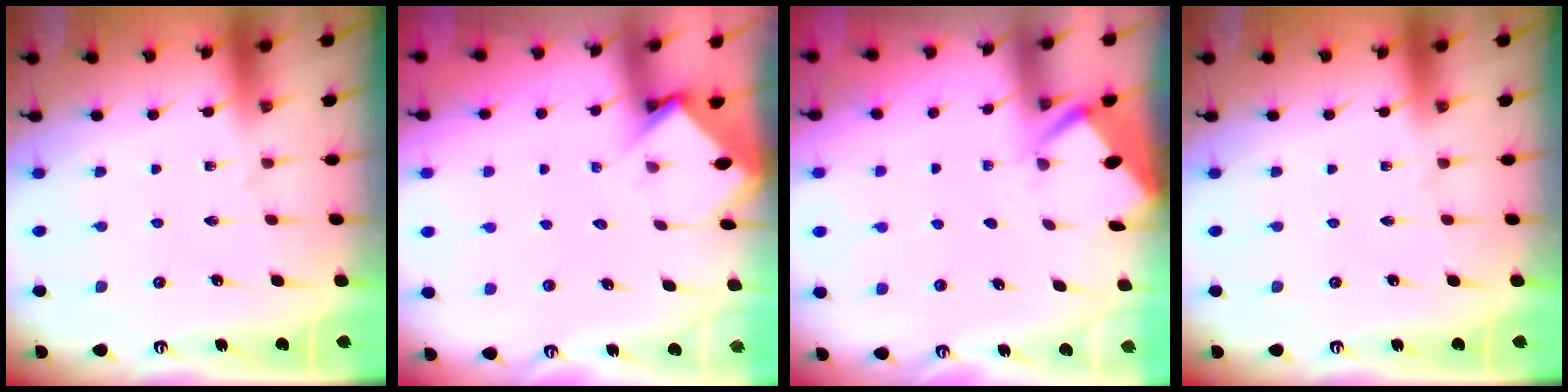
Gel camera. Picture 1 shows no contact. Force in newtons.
{"total": 3.7, "press": 3.7, "slide": 0.2}
{"total": 2.7, "press": 2.7, "slide": 0.4}
{"total": 0.0}